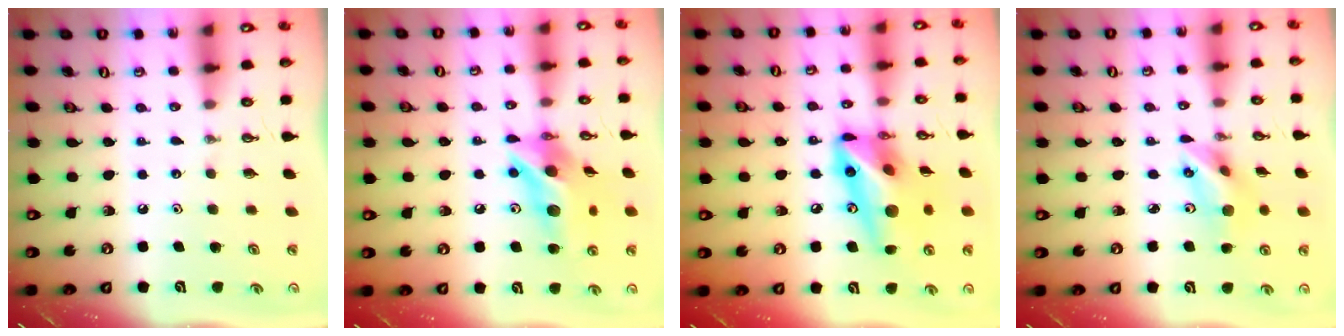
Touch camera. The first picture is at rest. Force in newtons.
{"total": 14.1, "press": 14.0, "slide": 1.2}
{"total": 17.3, "press": 17.0, "slide": 3.2}
{"total": 9.7, "press": 9.3, "slide": 2.7}